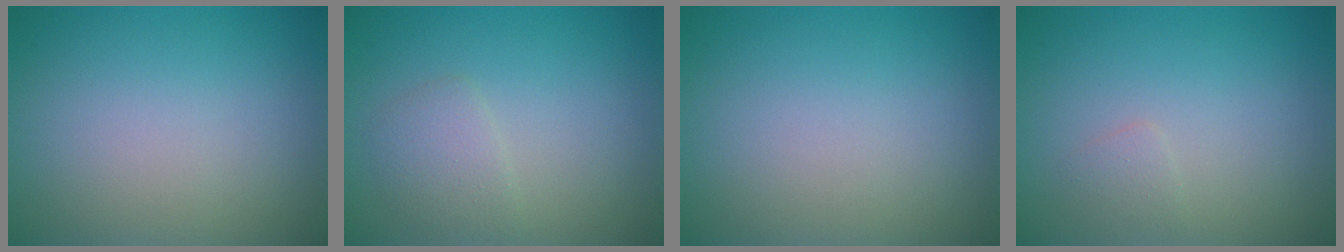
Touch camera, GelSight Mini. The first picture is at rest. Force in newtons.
{"total": 1.9, "press": 1.9, "slide": 0.0}
{"total": 0.0}
{"total": 0.8, "press": 0.8, "slide": 0.1}